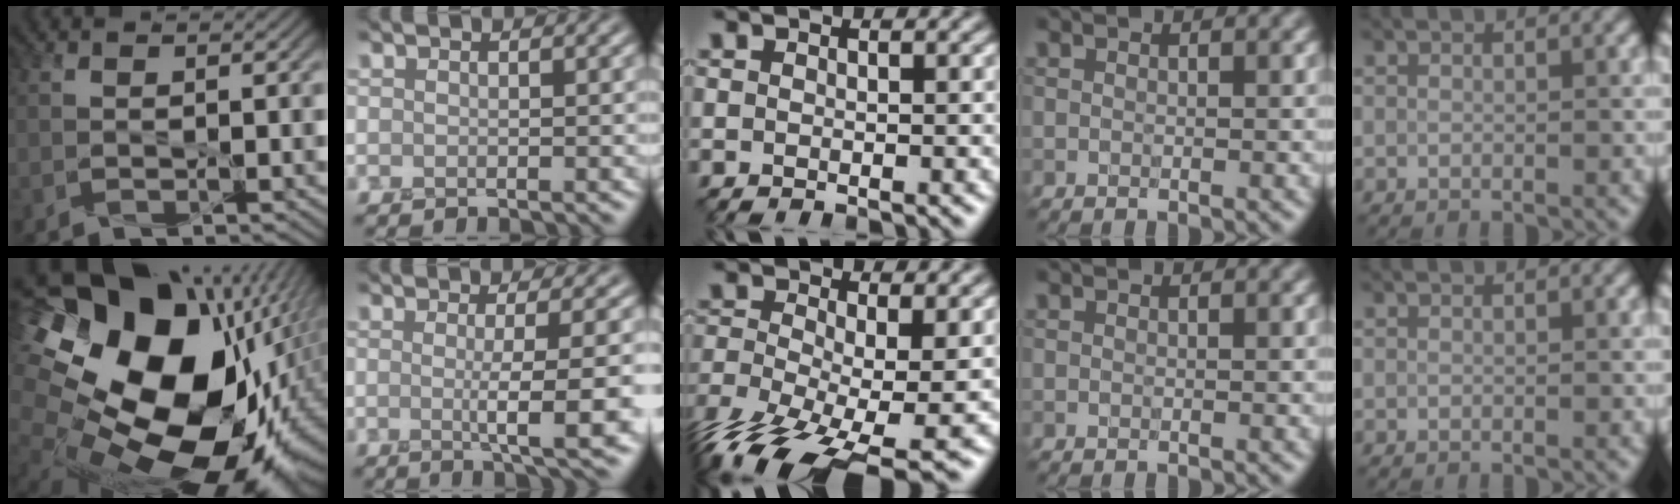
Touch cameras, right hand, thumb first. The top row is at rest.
{"thumb": {"total": 21.6, "force": [2.1, 15.8, 14.6], "torque": [-0.309, -0.049, 0.041]}, "index": {"total": 5.8, "force": [-0.7, 1.1, 5.6], "torque": [-0.080, -0.004, -0.009]}, "middle": {"total": 9.6, "force": [-5.6, 2.9, 7.2], "torque": [-0.149, -0.029, -0.103]}}